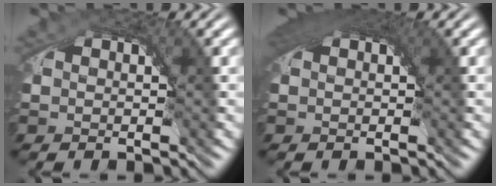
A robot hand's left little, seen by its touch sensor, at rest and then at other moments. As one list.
[{"total": 2.2, "force": [0.7, 0.7, 2.0], "torque": [-0.021, -0.001, 0.009]}]